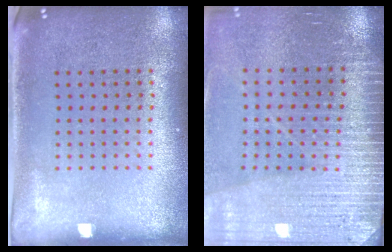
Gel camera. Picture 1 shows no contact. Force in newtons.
{"total": 3.5, "press": 3.5, "slide": 0.5}